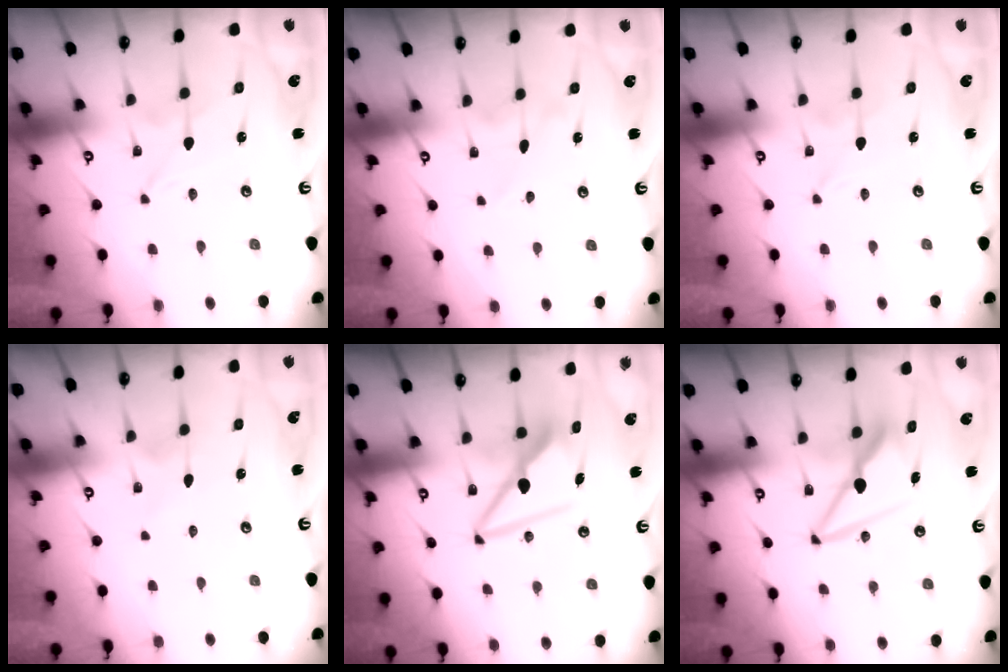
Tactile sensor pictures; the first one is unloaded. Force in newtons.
{"total": 4.7, "press": 4.7, "slide": 0.3}
{"total": 0.0}
{"total": 1.6, "press": 1.6, "slide": 0.2}
{"total": 9.1, "press": 9.1, "slide": 0.9}
{"total": 8.6, "press": 8.6, "slide": 1.2}